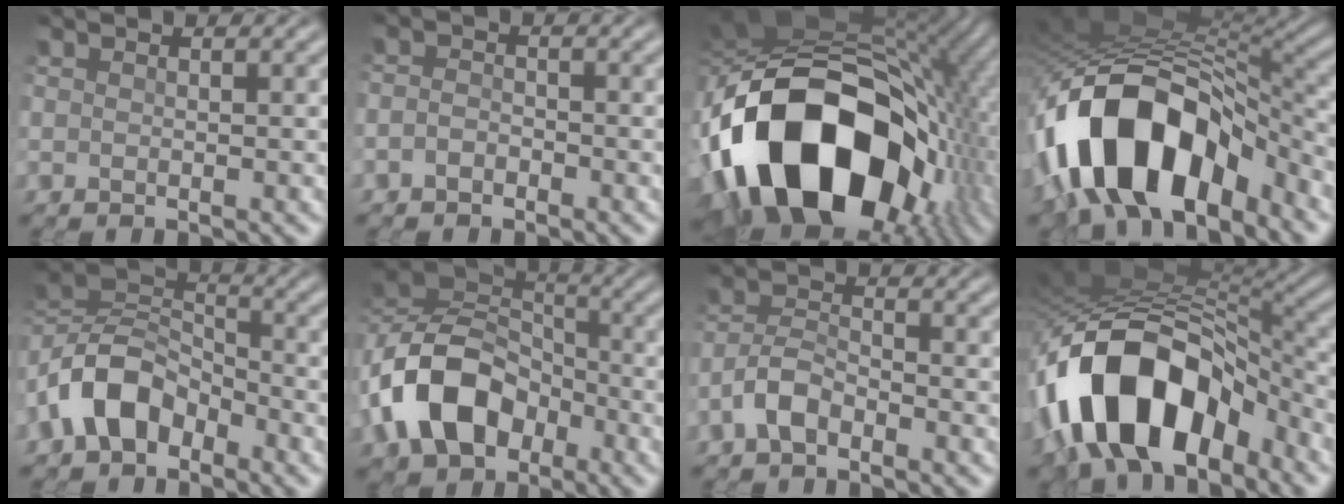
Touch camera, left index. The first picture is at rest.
{"total": 1.2, "force": [-1.0, 0.6, 0.4], "torque": [-0.009, 0.007, -0.023]}
{"total": 20.6, "force": [-4.0, 13.4, 15.2], "torque": [-0.300, -0.020, -0.051]}
{"total": 12.8, "force": [-6.4, 6.3, 9.2], "torque": [-0.155, 0.004, -0.104]}
{"total": 7.6, "force": [-3.9, 4.6, 4.6], "torque": [-0.094, 0.015, -0.091]}
{"total": 10.6, "force": [-4.1, 7.3, 6.5], "torque": [-0.138, 0.007, -0.085]}
{"total": 3.0, "force": [-2.1, 1.0, 1.8], "torque": [-0.040, 0.011, -0.048]}
{"total": 13.8, "force": [-6.1, 7.4, 9.9], "torque": [-0.169, 0.012, -0.104]}